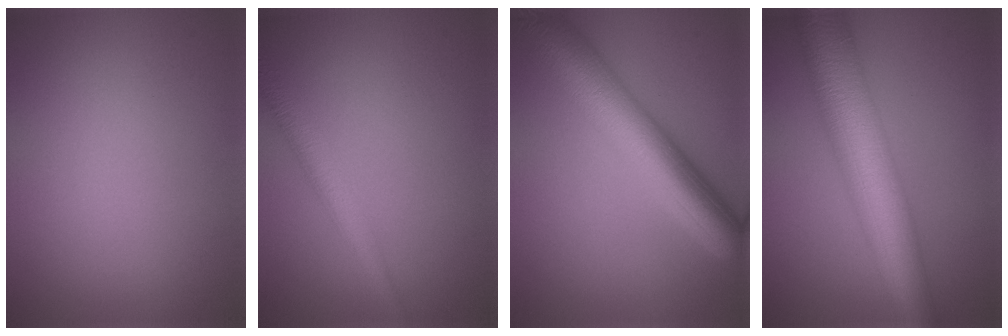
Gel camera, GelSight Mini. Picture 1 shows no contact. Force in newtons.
{"total": 3.0, "press": 3.0, "slide": 0.1}
{"total": 8.6, "press": 8.6, "slide": 0.4}
{"total": 11.0, "press": 11.0, "slide": 0.2}